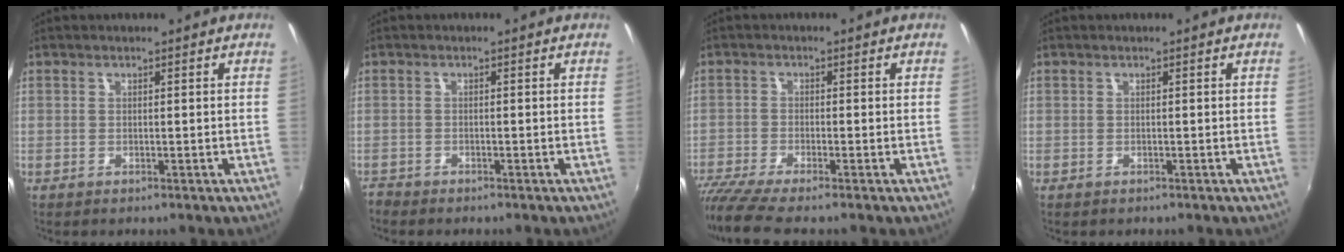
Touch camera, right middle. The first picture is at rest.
{"total": 2.1, "force": [-1.9, 0.7, 0.1], "torque": [-0.010, -0.008, -0.040]}
{"total": 7.1, "force": [-6.2, -0.3, 3.5], "torque": [-0.087, -0.036, -0.112]}
{"total": 0.0}